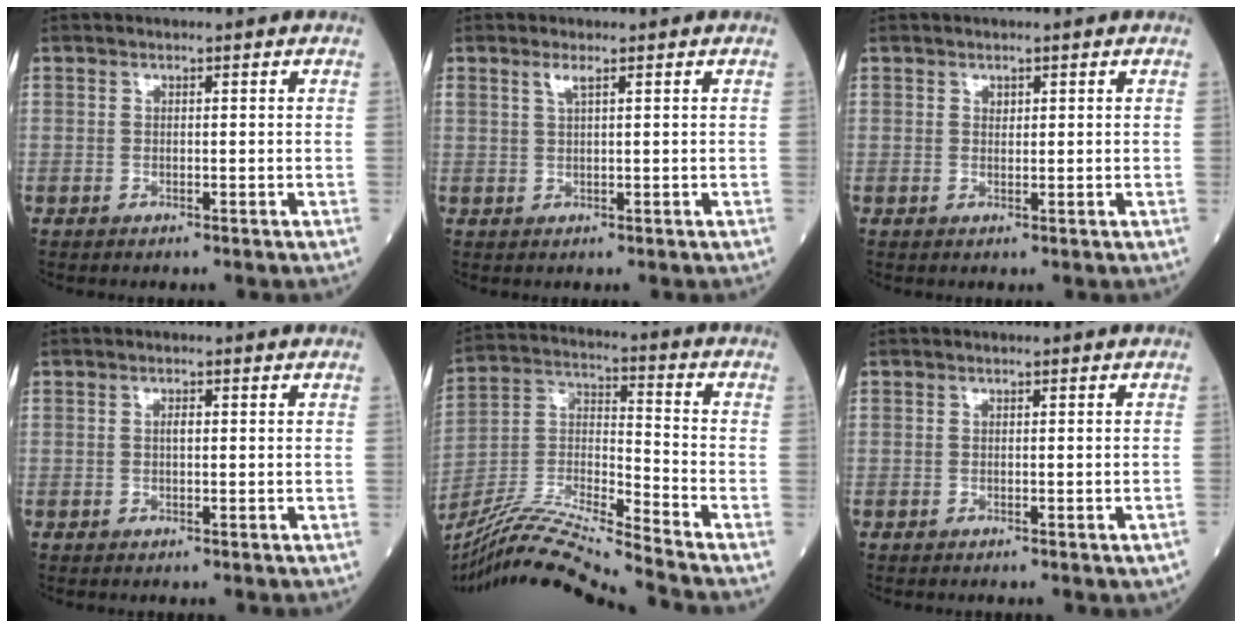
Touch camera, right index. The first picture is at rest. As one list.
[{"total": 1.6, "force": [0.9, 0.0, 1.2], "torque": [-0.031, 0.003, 0.020]}, {"total": 0.7, "force": [0.4, 0.5, 0.3], "torque": [-0.002, -0.002, 0.006]}, {"total": 1.0, "force": [0.1, 0.3, 0.9], "torque": [-0.019, 0.001, 0.001]}, {"total": 17.1, "force": [-15.5, -1.9, 7.1], "torque": [-0.136, -0.004, -0.286]}, {"total": 0.6, "force": [-0.3, 0.0, 0.5], "torque": [-0.010, -0.002, -0.001]}]